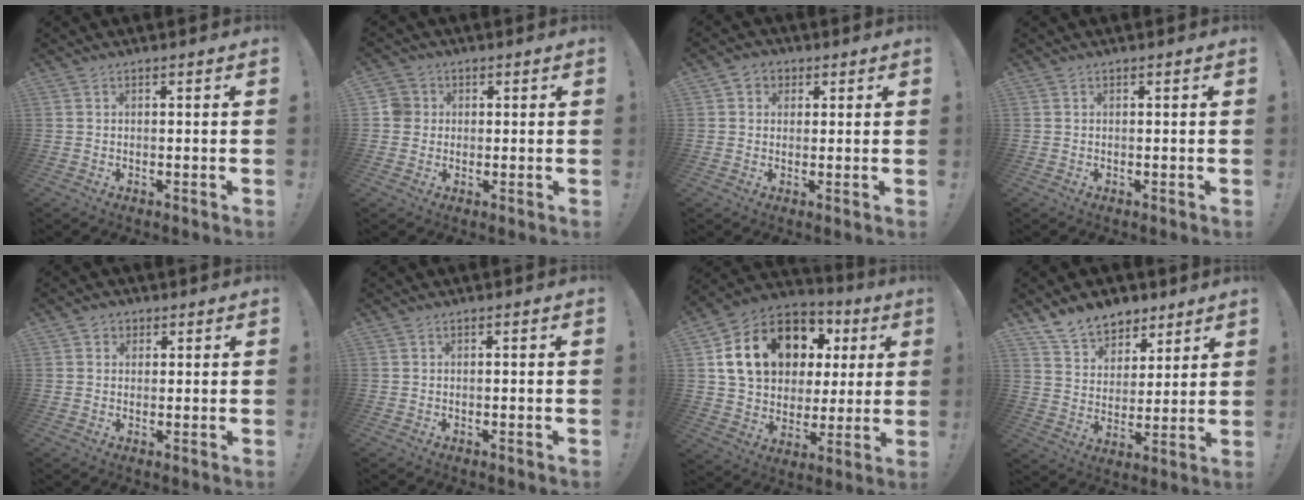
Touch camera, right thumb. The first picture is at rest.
{"total": 4.7, "force": [0.3, 4.5, 1.2], "torque": [-0.021, 0.012, 0.009]}
{"total": 3.7, "force": [0.6, 3.4, 1.2], "torque": [-0.021, 0.003, 0.011]}
{"total": 0.0}
{"total": 2.3, "force": [0.5, 2.2, 0.5], "torque": [-0.005, 0.002, 0.008]}
{"total": 0.0}
{"total": 20.0, "force": [7.6, 14.2, 11.9], "torque": [-0.191, -0.022, 0.157]}
{"total": 11.5, "force": [8.8, 6.9, 2.7], "torque": [-0.056, -0.061, 0.174]}